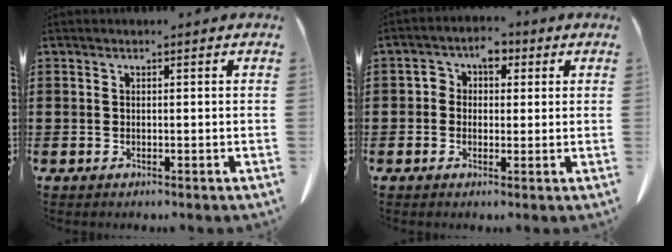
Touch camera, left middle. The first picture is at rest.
{"total": 3.2, "force": [0.6, 2.6, 1.6], "torque": [-0.038, 0.012, 0.002]}